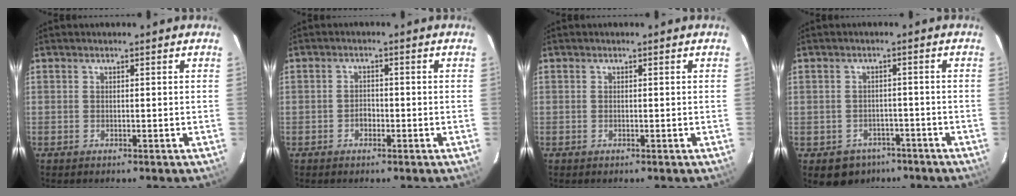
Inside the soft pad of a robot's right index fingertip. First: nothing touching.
{"total": 1.9, "force": [-0.9, 1.3, 0.9], "torque": [-0.018, 0.006, -0.015]}
{"total": 0.0}
{"total": 6.2, "force": [-3.7, 4.9, 1.0], "torque": [-0.026, 0.025, -0.041]}